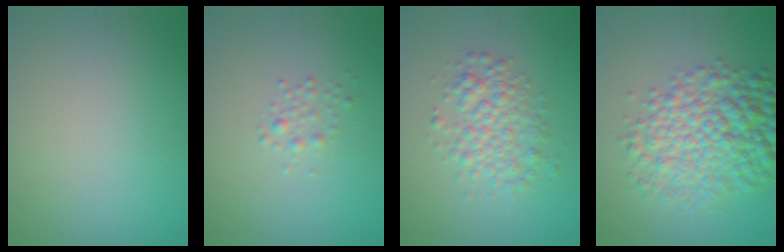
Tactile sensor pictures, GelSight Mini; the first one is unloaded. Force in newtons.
{"total": 1.2, "press": 1.2, "slide": 0.0}
{"total": 3.6, "press": 3.6, "slide": 0.1}
{"total": 7.9, "press": 7.9, "slide": 0.1}